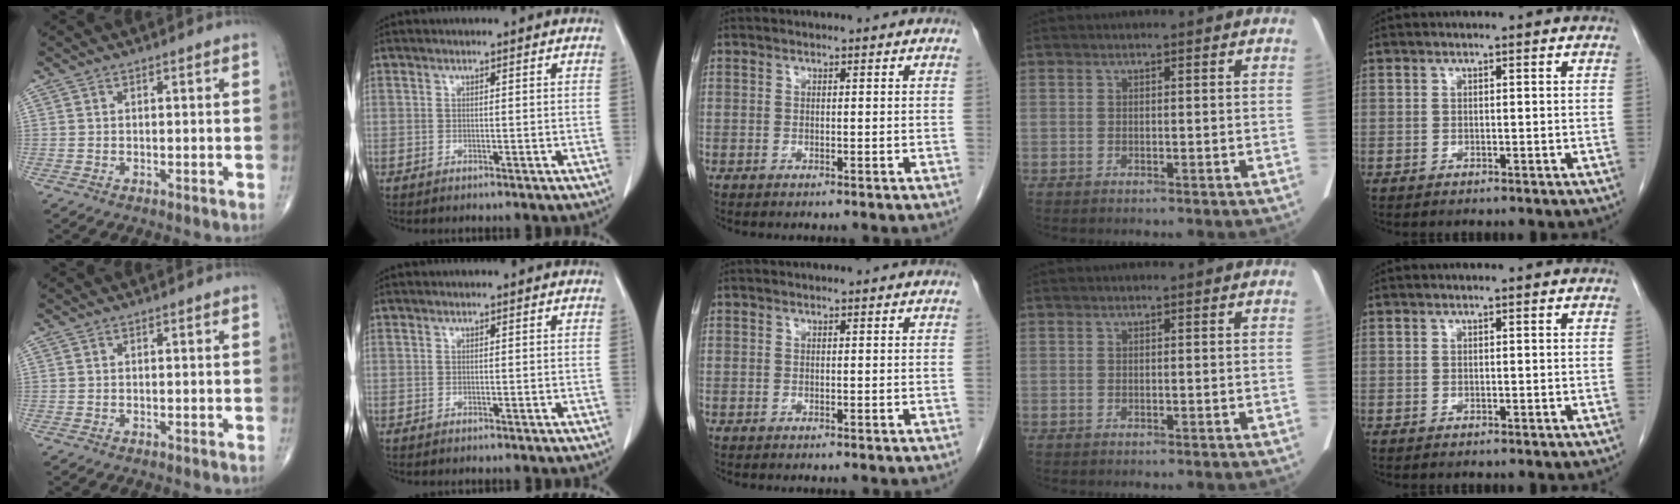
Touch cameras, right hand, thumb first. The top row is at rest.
{}